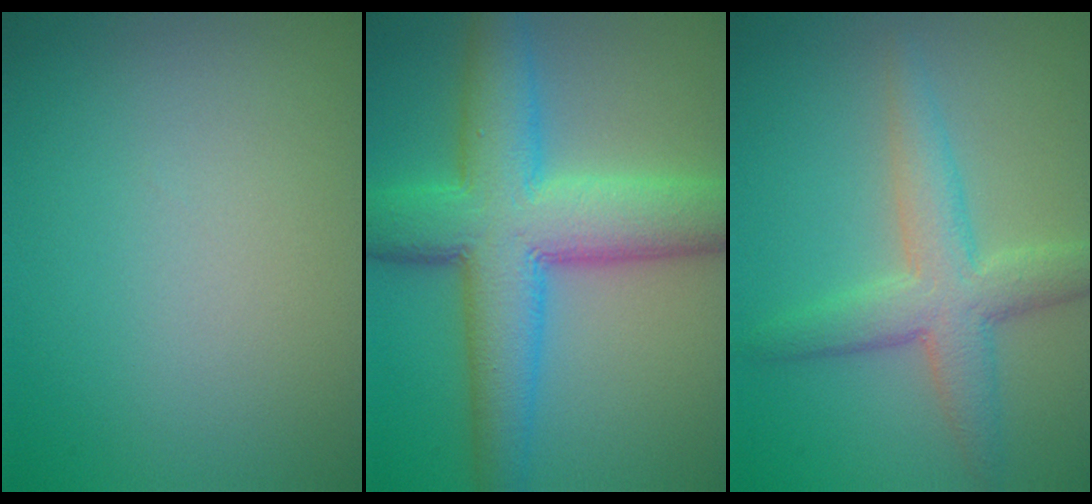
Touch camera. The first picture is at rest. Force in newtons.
{"total": 10.4, "press": 10.4, "slide": 0.3}
{"total": 4.7, "press": 4.7, "slide": 0.1}